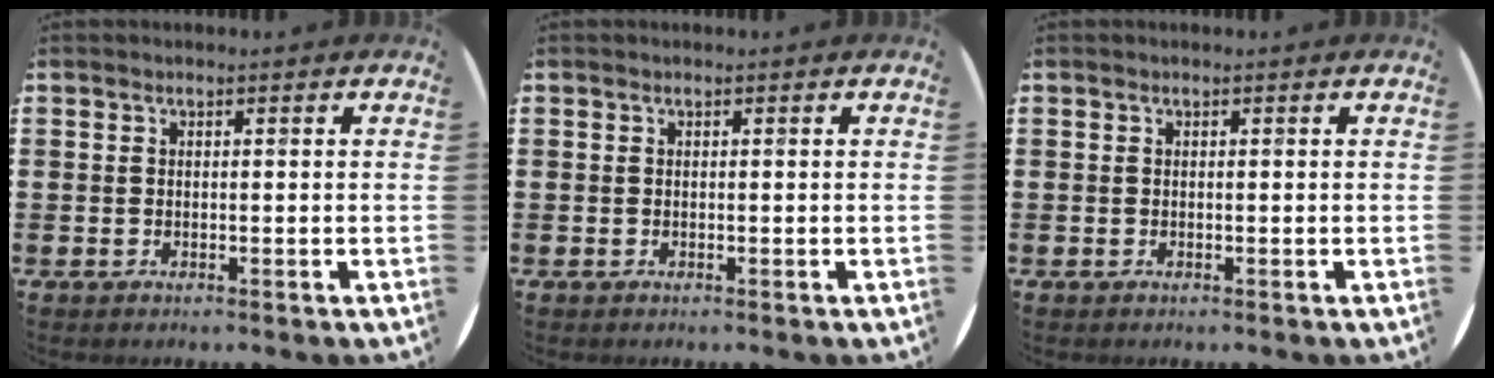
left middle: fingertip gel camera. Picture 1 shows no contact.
{"total": 0.0}
{"total": 0.0}